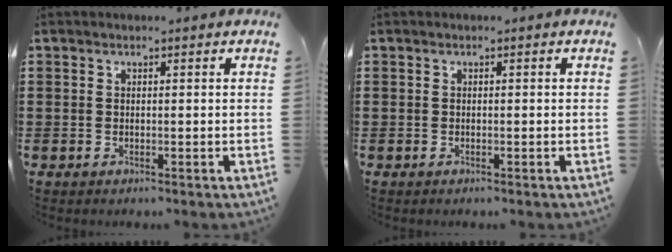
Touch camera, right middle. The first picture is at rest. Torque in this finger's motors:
{"motor_torque": [0.09, -0.10, 0.10, 0.01]}